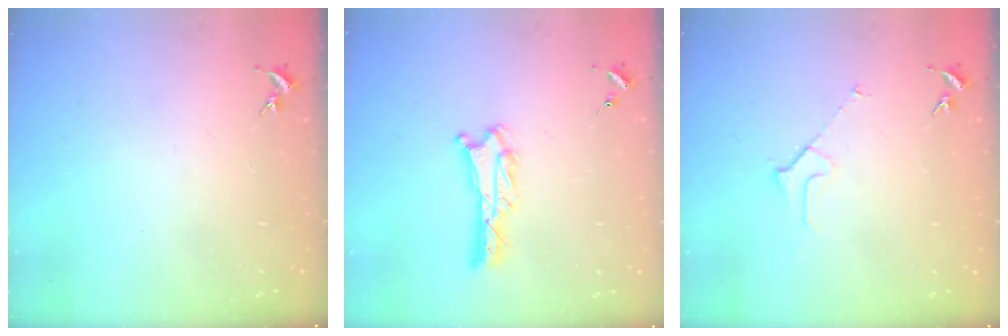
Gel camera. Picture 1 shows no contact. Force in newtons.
{"total": 1.4, "press": 1.4, "slide": 0.1}
{"total": 2.3, "press": 2.3, "slide": 0.2}